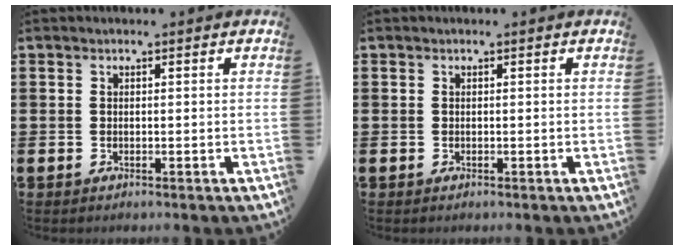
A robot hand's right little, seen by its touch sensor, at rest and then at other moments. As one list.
[{"total": 0.0}]